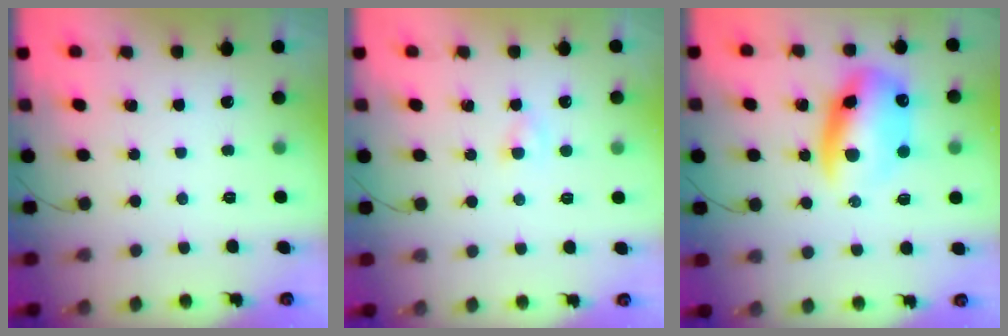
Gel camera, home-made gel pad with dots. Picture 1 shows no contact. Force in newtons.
{"total": 1.0, "press": 0.8, "slide": 0.6}
{"total": 14.5, "press": 14.1, "slide": 3.4}